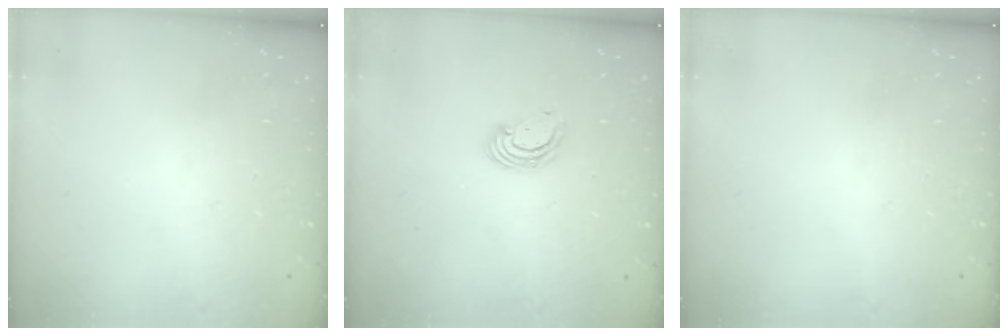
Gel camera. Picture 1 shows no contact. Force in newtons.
{"total": 3.1, "press": 3.1, "slide": 0.1}
{"total": 0.0}